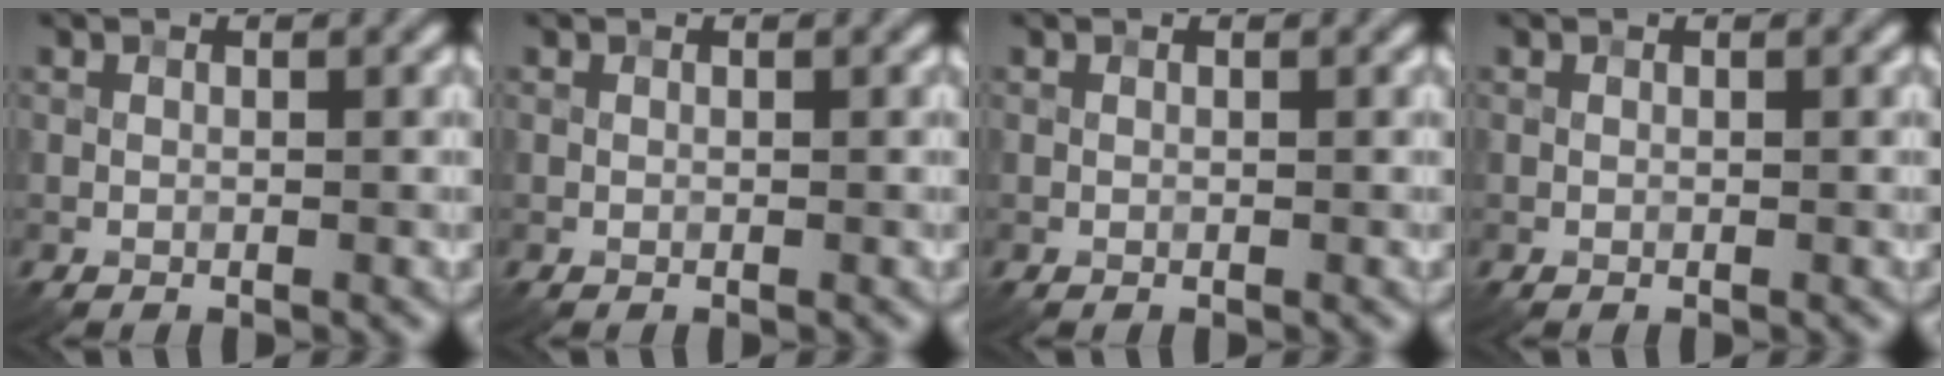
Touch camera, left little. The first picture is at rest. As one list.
[{"total": 0.0}, {"total": 0.0}, {"total": 0.0}]